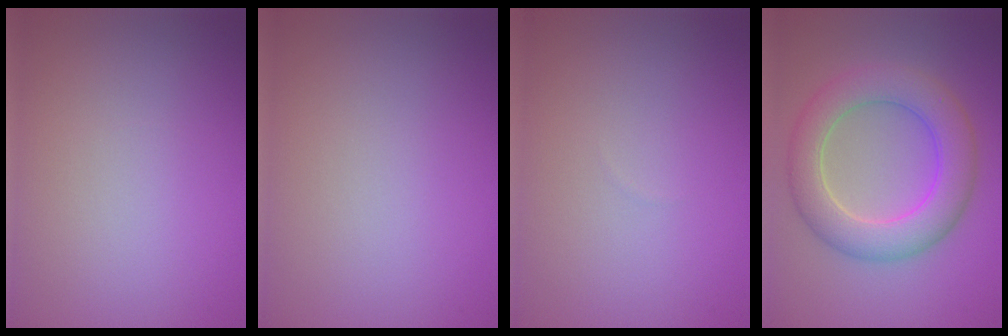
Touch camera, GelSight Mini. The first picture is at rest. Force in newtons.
{"total": 0.0}
{"total": 0.0}
{"total": 6.3, "press": 6.3, "slide": 0.5}